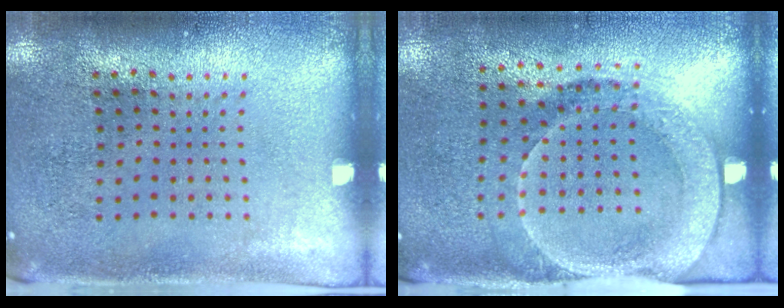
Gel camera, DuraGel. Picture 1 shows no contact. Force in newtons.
{"total": 1.8, "press": 1.5, "slide": 1.0}